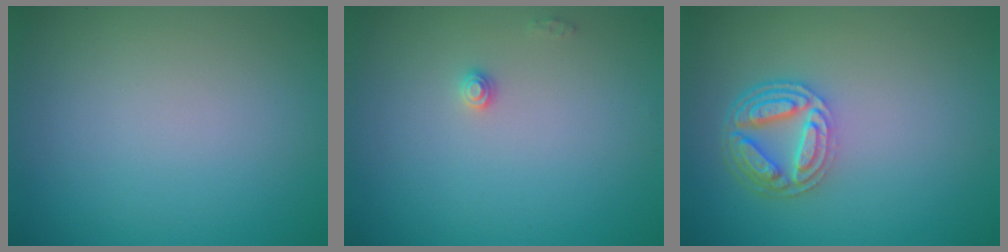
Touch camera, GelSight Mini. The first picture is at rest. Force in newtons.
{"total": 0.9, "press": 0.9, "slide": 0.1}
{"total": 4.6, "press": 3.5, "slide": 3.0}